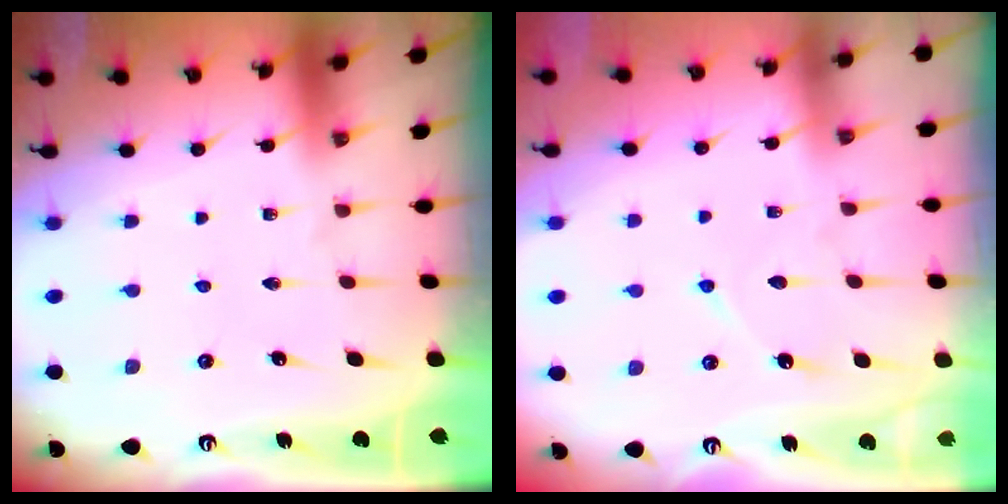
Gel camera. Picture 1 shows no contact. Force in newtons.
{"total": 5.5, "press": 5.5, "slide": 0.7}